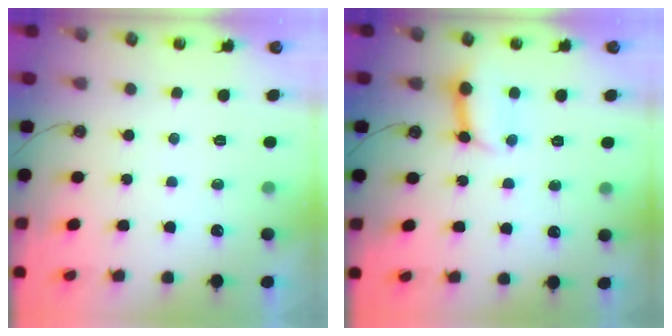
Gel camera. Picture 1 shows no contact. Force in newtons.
{"total": 10.1, "press": 10.0, "slide": 1.2}